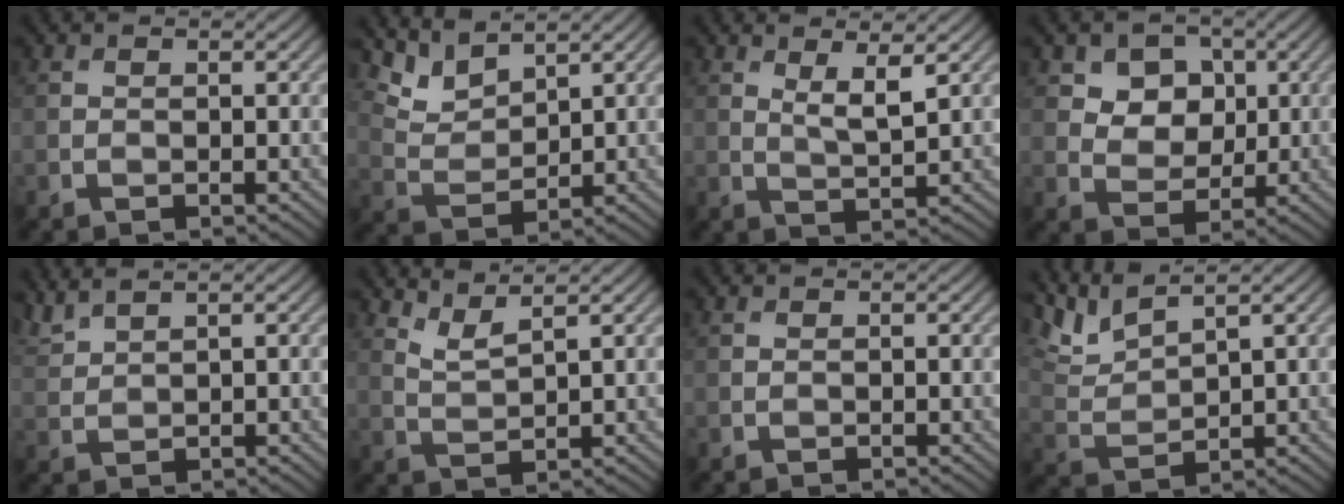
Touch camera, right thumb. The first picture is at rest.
{"total": 4.9, "force": [4.1, 1.6, 2.0], "torque": [-0.062, -0.004, 0.087]}
{"total": 3.4, "force": [1.8, 0.7, 2.8], "torque": [-0.061, -0.008, 0.036]}
{"total": 6.6, "force": [2.9, 5.0, 3.1], "torque": [-0.084, -0.015, 0.066]}
{"total": 3.1, "force": [2.8, 0.4, 1.3], "torque": [-0.037, 0.011, 0.063]}
{"total": 3.2, "force": [2.6, 0.5, 1.7], "torque": [-0.042, -0.003, 0.063]}
{"total": 0.0}
{"total": 5.4, "force": [4.2, 1.2, 3.2], "torque": [-0.089, 0.007, 0.092]}